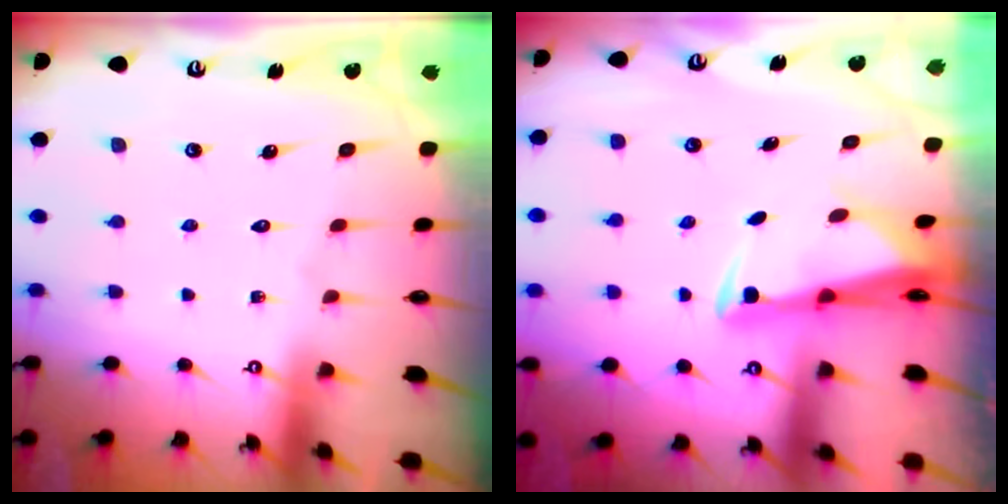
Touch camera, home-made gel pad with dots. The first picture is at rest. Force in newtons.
{"total": 2.9, "press": 2.8, "slide": 1.0}